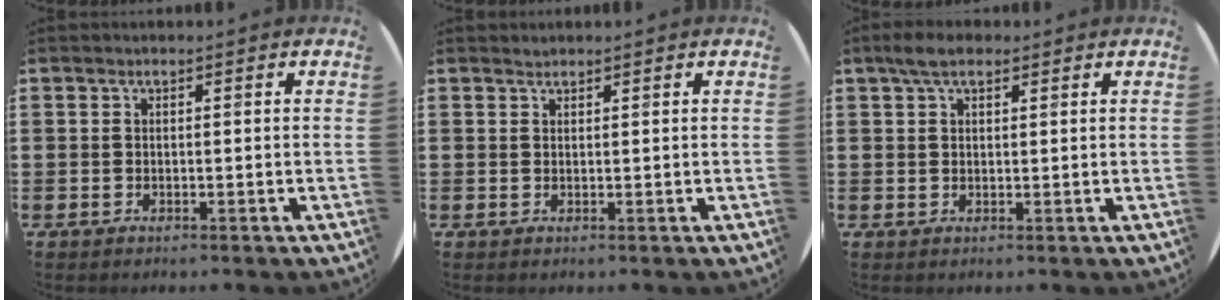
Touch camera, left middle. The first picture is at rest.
{"total": 0.6, "force": [0.6, 0.0, -0.1], "torque": [0.001, 0.002, 0.012]}
{"total": 3.7, "force": [2.5, 1.6, 2.1], "torque": [-0.030, 0.003, 0.043]}